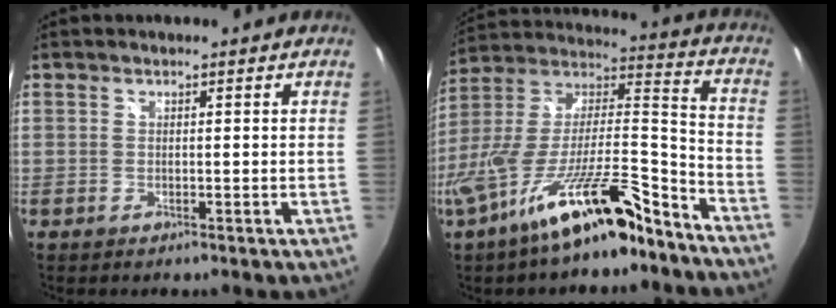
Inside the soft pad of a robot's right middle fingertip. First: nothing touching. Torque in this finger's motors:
{"motor_torque": [1.25, -0.89, 1.05, 0.21]}